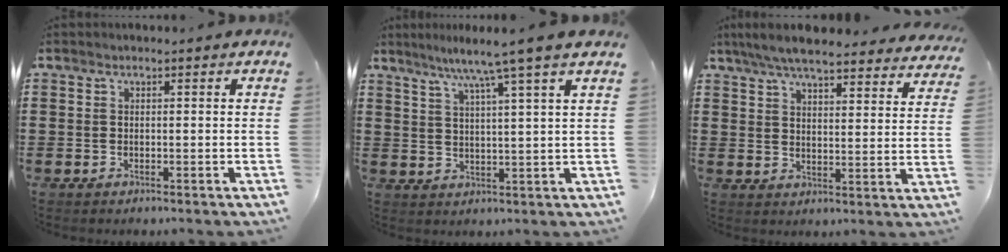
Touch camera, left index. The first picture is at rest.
{"total": 6.4, "force": [4.7, -1.4, 4.1], "torque": [-0.096, -0.020, 0.075]}
{"total": 6.6, "force": [6.2, 0.7, 2.2], "torque": [-0.067, -0.025, 0.112]}